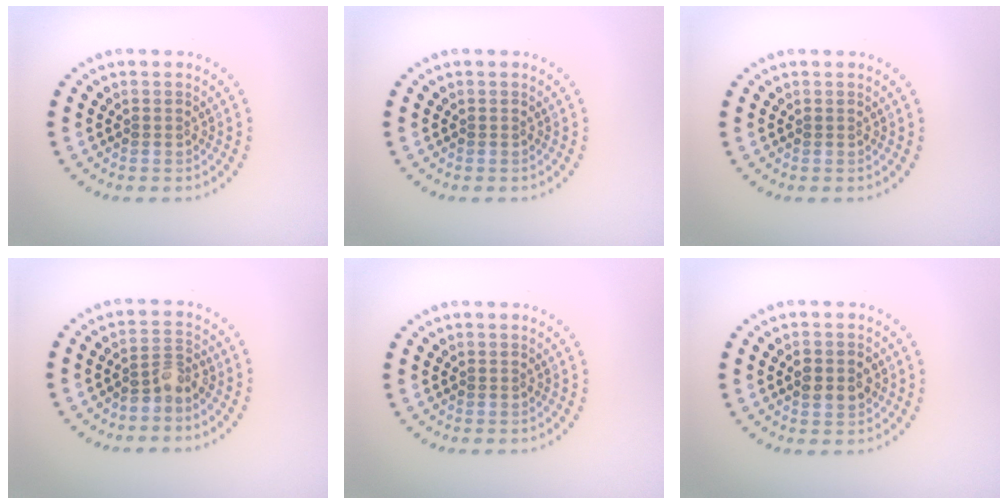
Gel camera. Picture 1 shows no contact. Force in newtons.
{"total": 0.0}
{"total": 0.0}
{"total": 2.1, "press": 1.6, "slide": 1.4}
{"total": 0.0}
{"total": 3.0, "press": 3.0, "slide": 0.0}